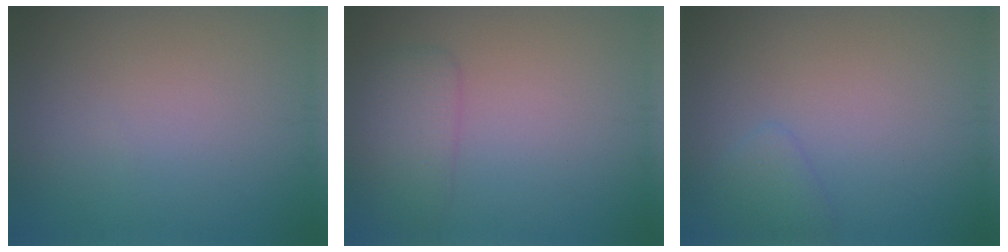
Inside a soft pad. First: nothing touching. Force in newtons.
{"total": 2.6, "press": 2.6, "slide": 0.0}
{"total": 1.4, "press": 1.4, "slide": 0.1}